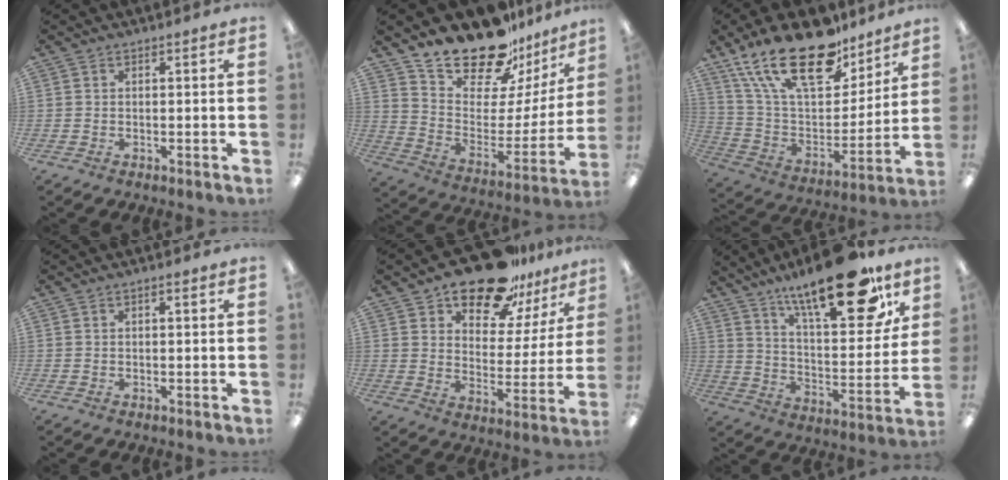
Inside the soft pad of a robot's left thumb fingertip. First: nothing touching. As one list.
[{"total": 20.4, "force": [18.0, 7.4, 6.0], "torque": [-0.104, -0.147, 0.316]}, {"total": 24.5, "force": [16.7, 10.8, 14.2], "torque": [-0.271, -0.100, 0.295]}, {"total": 0.9, "force": [0.4, 0.2, 0.7], "torque": [-0.015, 0.002, 0.007]}, {"total": 17.7, "force": [14.6, 7.4, 6.8], "torque": [-0.112, -0.102, 0.258]}, {"total": 24.8, "force": [17.1, 8.0, 16.1], "torque": [-0.236, -0.105, 0.275]}]